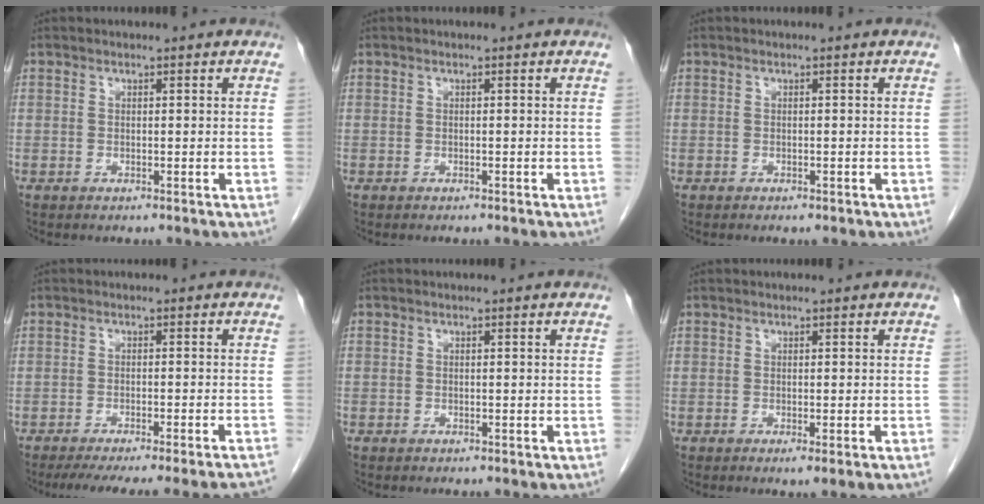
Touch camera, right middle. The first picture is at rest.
{"total": 0.0}
{"total": 0.7, "force": [-0.5, 0.2, 0.4], "torque": [-0.008, -0.001, -0.004]}
{"total": 18.7, "force": [-17.0, -0.1, 7.6], "torque": [-0.067, -0.028, -0.216]}
{"total": 0.7, "force": [-0.5, 0.5, 0.0], "torque": [-0.006, 0.003, -0.008]}
{"total": 1.9, "force": [-1.0, -0.1, 1.6], "torque": [-0.022, -0.007, -0.012]}